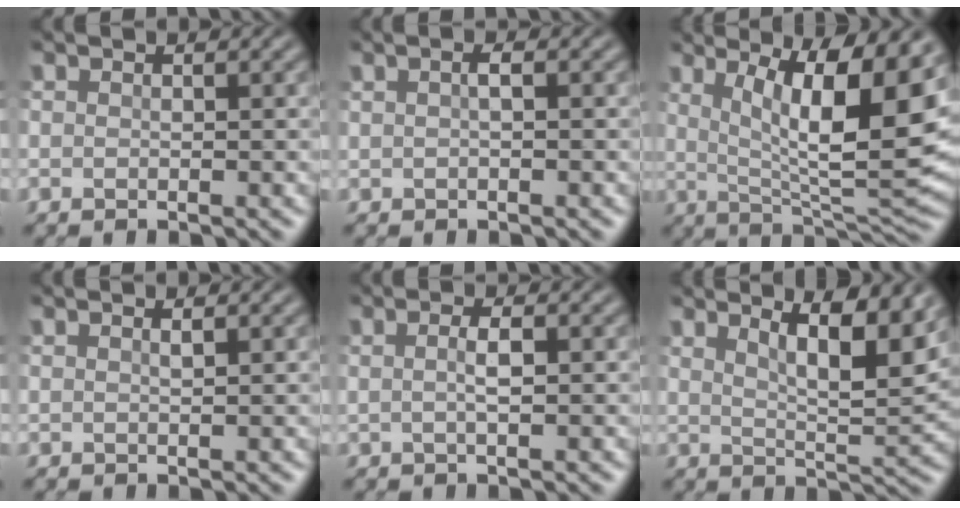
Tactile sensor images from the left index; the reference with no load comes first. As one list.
[{"total": 0.8, "force": [0.0, 0.2, 0.8], "torque": [-0.020, 0.004, 0.000]}, {"total": 12.5, "force": [3.3, 3.5, 11.6], "torque": [-0.162, -0.013, 0.052]}, {"total": 0.6, "force": [0.5, 0.1, 0.4], "torque": [-0.010, 0.000, 0.008]}, {"total": 1.7, "force": [0.1, 0.4, 1.6], "torque": [-0.032, 0.000, 0.000]}, {"total": 6.9, "force": [4.1, 1.8, 5.2], "torque": [-0.077, 0.000, 0.068]}]